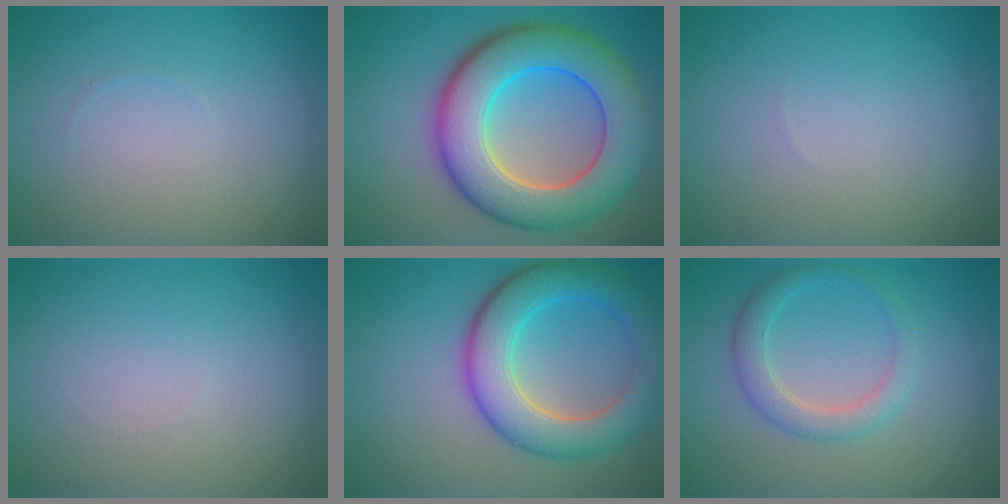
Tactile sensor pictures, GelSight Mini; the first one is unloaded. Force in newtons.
{"total": 11.0, "press": 11.0, "slide": 0.4}
{"total": 0.0}
{"total": 0.0}
{"total": 7.4, "press": 7.4, "slide": 0.4}
{"total": 2.7, "press": 2.7, "slide": 0.1}